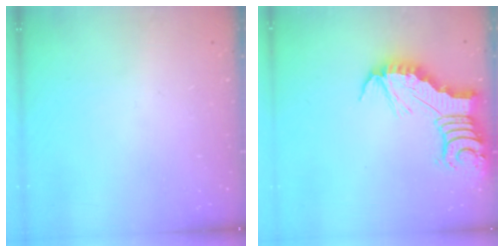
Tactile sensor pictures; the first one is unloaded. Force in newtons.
{"total": 7.9, "press": 7.9, "slide": 0.5}